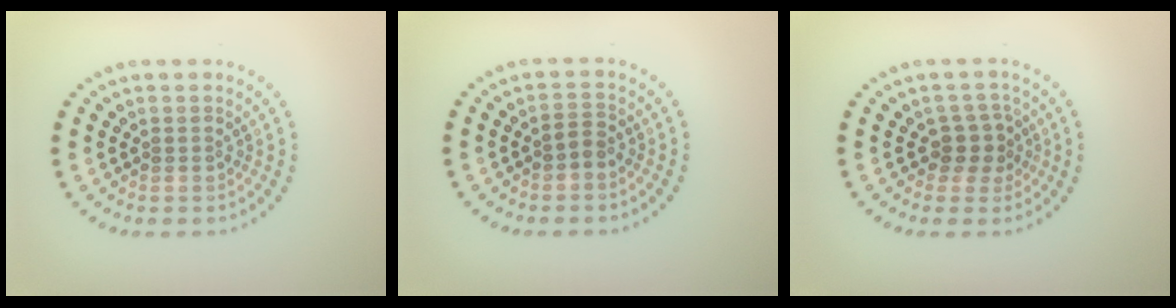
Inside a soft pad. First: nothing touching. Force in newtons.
{"total": 1.2, "press": 0.9, "slide": 0.7}
{"total": 2.3, "press": 1.9, "slide": 1.4}